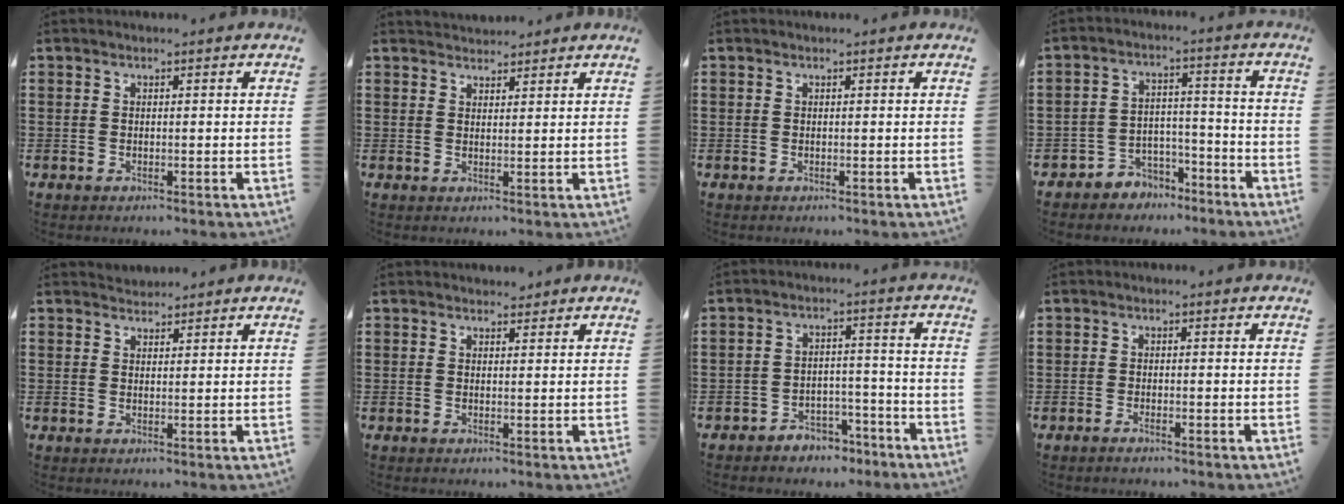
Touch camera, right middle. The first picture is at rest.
{"total": 2.1, "force": [2.0, 0.2, -0.5], "torque": [0.002, -0.002, 0.040]}
{"total": 0.0}
{"total": 4.6, "force": [-4.2, 1.9, 0.2], "torque": [-0.011, 0.011, -0.088]}
{"total": 1.7, "force": [1.6, 0.2, -0.4], "torque": [0.002, 0.001, 0.032]}
{"total": 1.5, "force": [1.4, 0.5, 0.0], "torque": [0.005, -0.001, 0.026]}
{"total": 4.1, "force": [-3.9, 1.3, 0.4], "torque": [-0.009, 0.011, -0.080]}
{"total": 0.8, "force": [-0.6, 0.1, 0.5], "torque": [-0.011, -0.003, -0.011]}